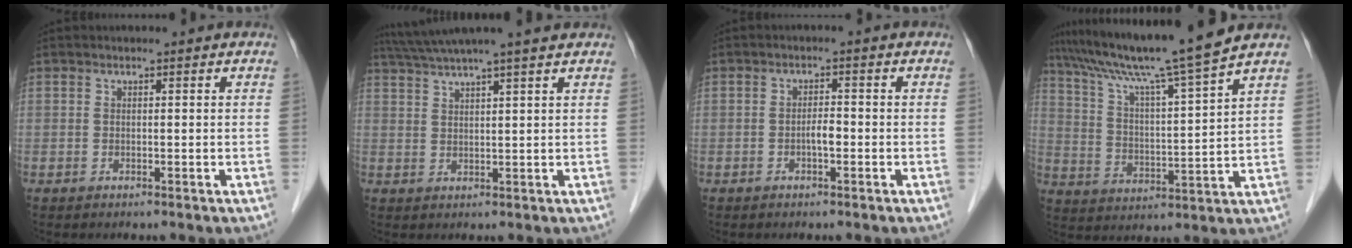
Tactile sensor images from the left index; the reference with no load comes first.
{"total": 9.3, "force": [8.0, -1.3, 4.7], "torque": [-0.083, 0.026, 0.116]}
{"total": 2.0, "force": [-1.0, 0.4, 1.6], "torque": [-0.027, 0.000, -0.017]}
{"total": 14.2, "force": [12.0, -2.6, 7.2], "torque": [-0.127, -0.013, 0.199]}